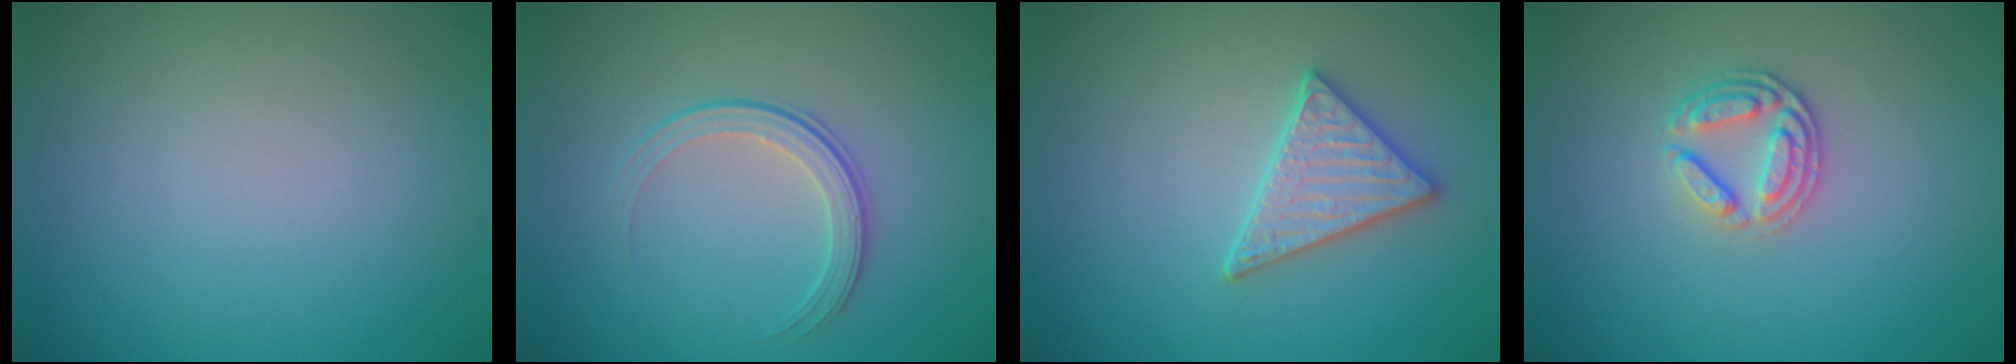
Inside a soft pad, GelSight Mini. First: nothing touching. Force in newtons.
{"total": 2.1, "press": 1.5, "slide": 1.5}
{"total": 3.0, "press": 2.9, "slide": 0.7}
{"total": 2.6, "press": 2.4, "slide": 1.0}